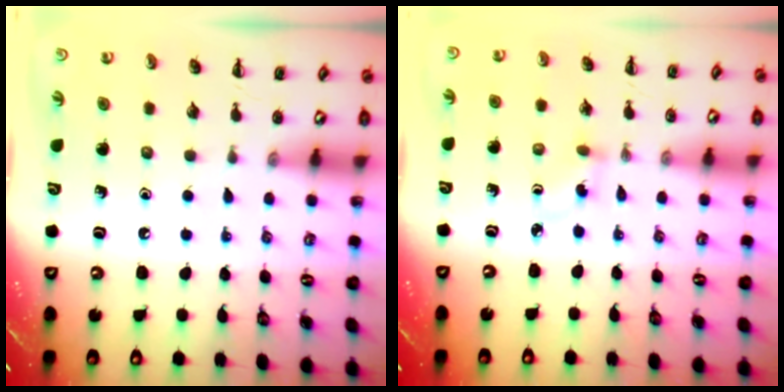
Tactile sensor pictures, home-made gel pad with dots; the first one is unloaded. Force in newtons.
{"total": 2.4, "press": 2.2, "slide": 0.9}